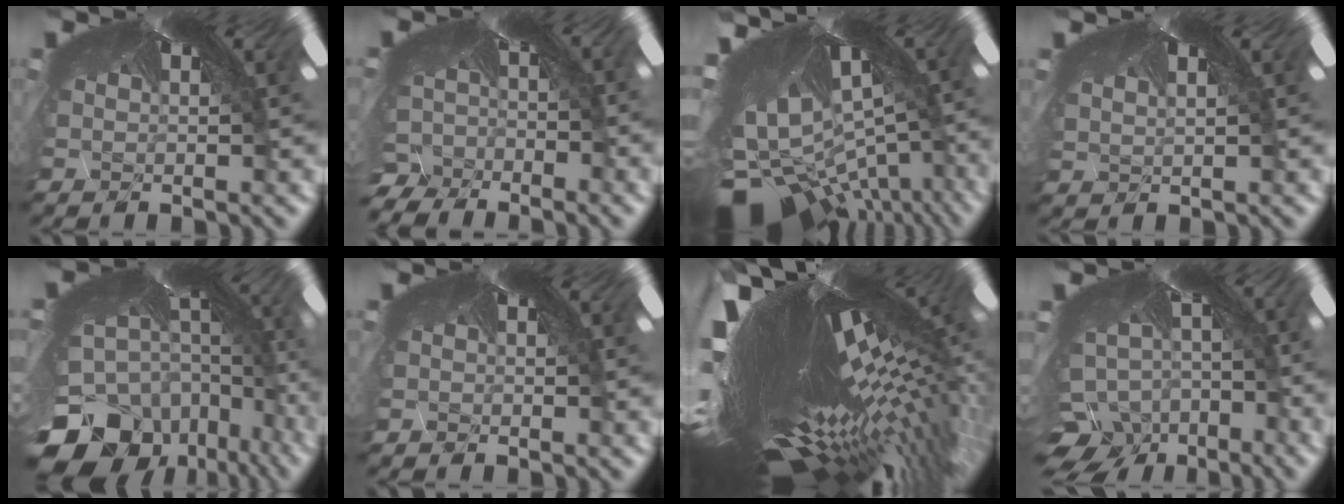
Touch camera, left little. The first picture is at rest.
{"total": 8.6, "force": [-8.3, 1.7, 1.0], "torque": [-0.023, -0.073, -0.114]}
{"total": 9.4, "force": [-9.4, 0.7, 0.0], "torque": [-0.050, -0.133, -0.100]}
{"total": 0.9, "force": [0.3, 0.8, 0.3], "torque": [-0.026, 0.001, 0.010]}
{"total": 11.1, "force": [-10.8, 2.4, -1.1], "torque": [-0.041, -0.115, -0.131]}
{"total": 0.8, "force": [-0.5, 0.0, -0.6], "torque": [0.007, -0.006, -0.003]}
{"total": 8.2, "force": [-7.1, -2.3, 3.5], "torque": [-0.126, -0.089, -0.076]}
{"total": 10.8, "force": [-10.5, 2.6, 0.1], "torque": [-0.026, -0.074, -0.165]}